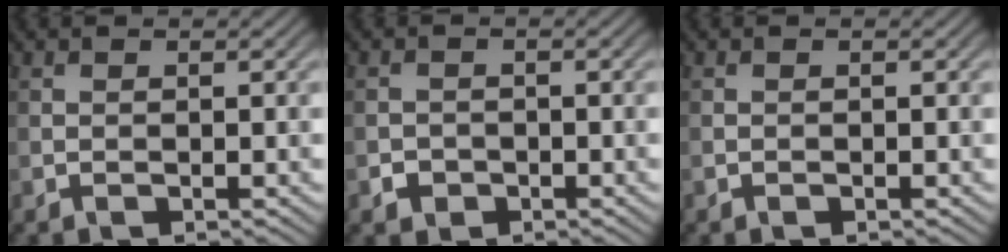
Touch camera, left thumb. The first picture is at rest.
{"total": 1.8, "force": [-0.9, 1.5, 0.5], "torque": [-0.006, -0.004, -0.019]}
{"total": 0.0}